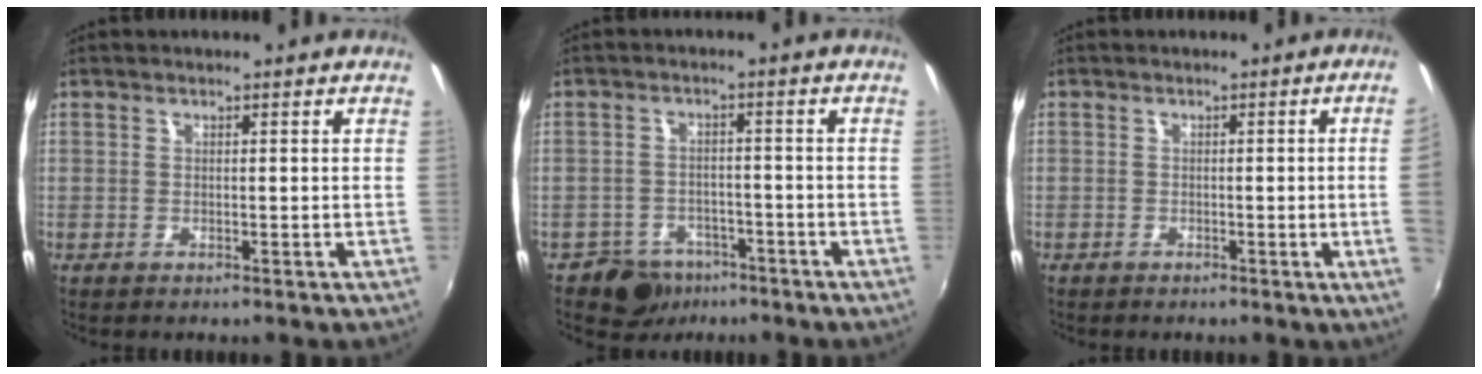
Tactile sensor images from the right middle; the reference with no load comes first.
{"total": 6.5, "force": [-4.7, 4.4, 0.6], "torque": [-0.026, 0.022, -0.072]}
{"total": 3.7, "force": [-0.1, -1.8, 3.2], "torque": [-0.055, -0.010, 0.006]}